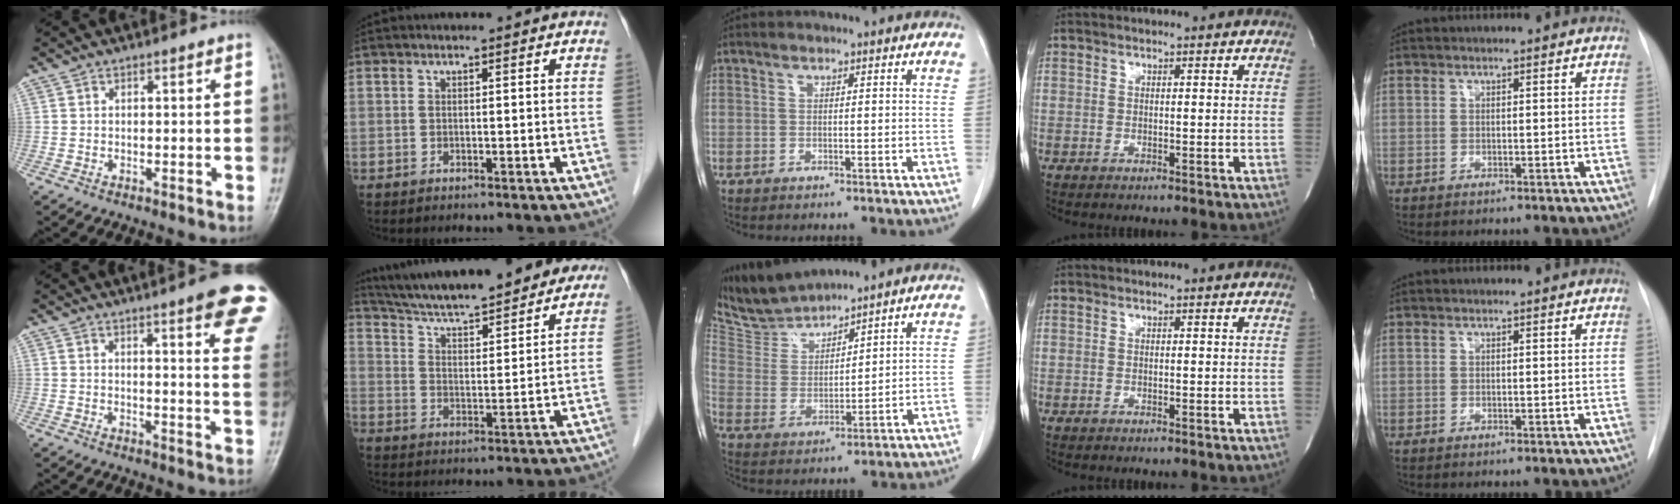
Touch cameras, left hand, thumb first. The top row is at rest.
{"thumb": {"total": 14.8, "force": [8.9, 2.6, 11.6], "torque": [-0.119, -0.032, 0.093]}, "index": {"total": 21.4, "force": [18.9, 3.4, 9.3], "torque": [-0.149, 0.019, 0.272]}, "middle": {"total": 7.2, "force": [7.2, 0.3, 0.2], "torque": [-0.023, 0.007, 0.157]}}